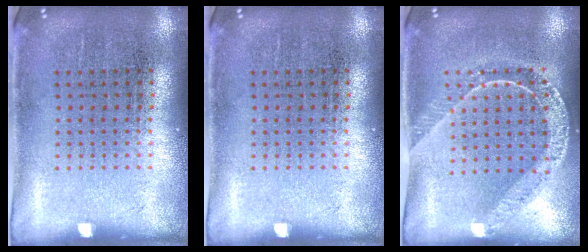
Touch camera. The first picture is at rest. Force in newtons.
{"total": 0.0}
{"total": 1.7, "press": 1.6, "slide": 0.5}